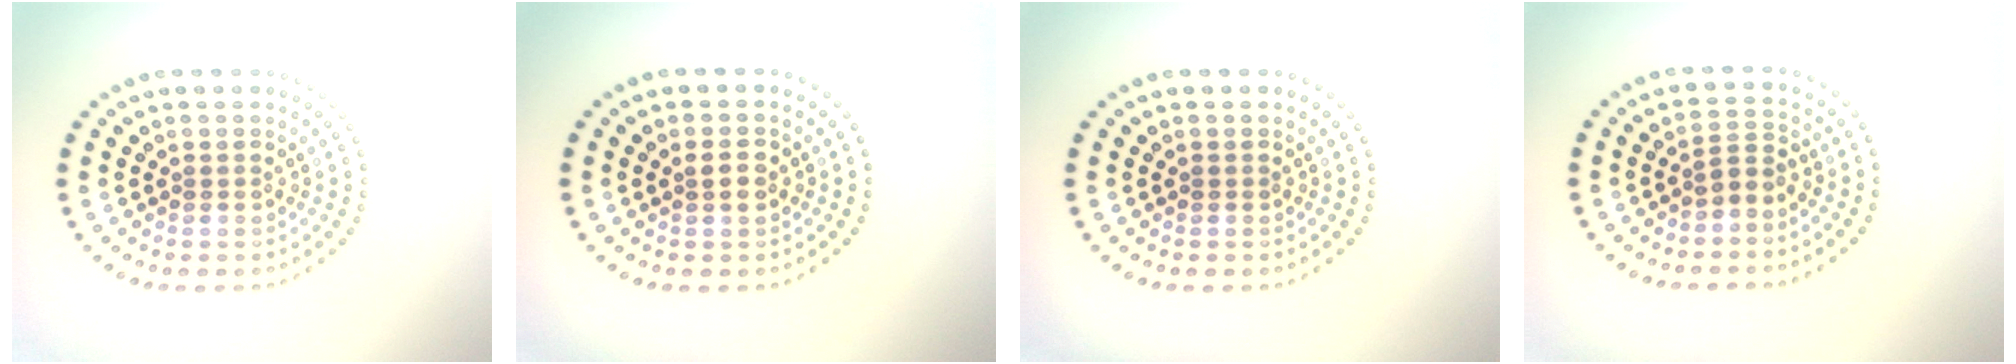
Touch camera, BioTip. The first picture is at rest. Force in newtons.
{"total": 1.3, "press": 1.3, "slide": 0.2}
{"total": 0.0}
{"total": 1.9, "press": 1.4, "slide": 1.3}